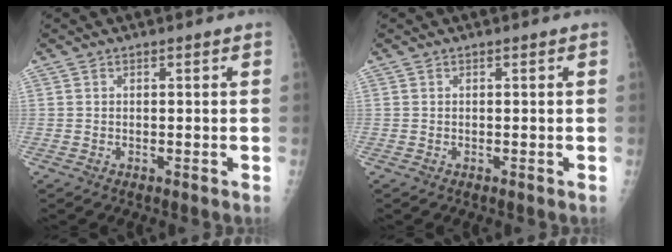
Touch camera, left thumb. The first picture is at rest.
{"total": 0.0}